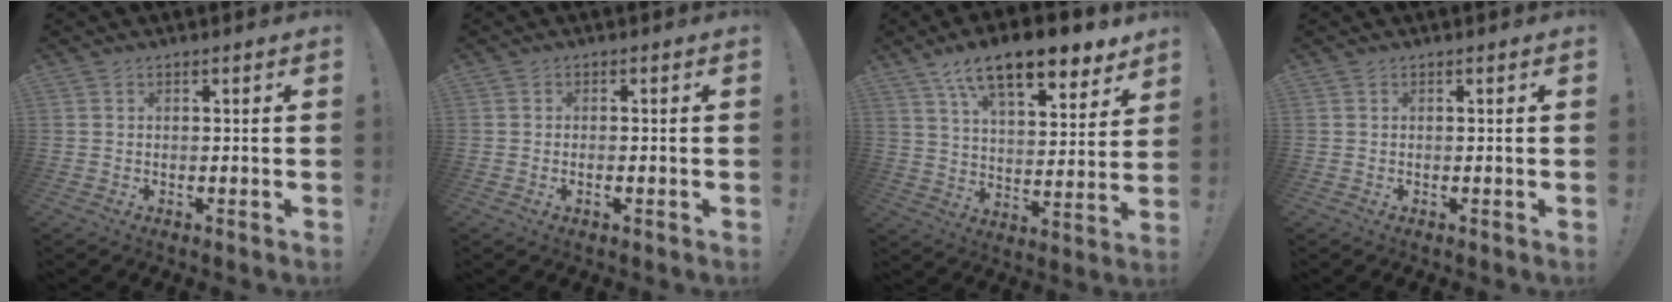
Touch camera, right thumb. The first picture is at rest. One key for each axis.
{"total": 1.1, "fx": -0.6, "fy": 0.3, "fz": 0.9, "tx": -0.015, "ty": 0.001, "tz": -0.012}
{"total": 16.0, "fx": 10.7, "fy": 5.9, "fz": 10.4, "tx": -0.175, "ty": -0.062, "tz": 0.182}
{"total": 0.0}